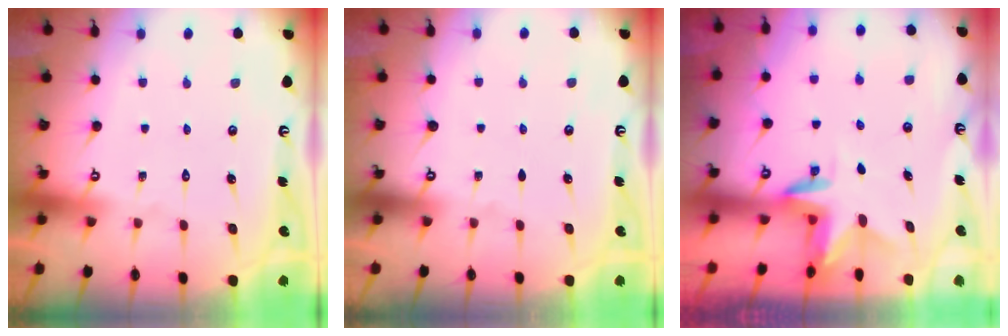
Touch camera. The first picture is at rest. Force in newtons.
{"total": 0.0}
{"total": 3.0, "press": 3.0, "slide": 0.2}